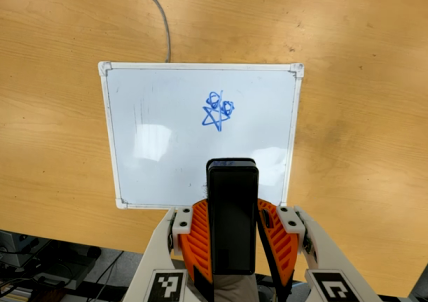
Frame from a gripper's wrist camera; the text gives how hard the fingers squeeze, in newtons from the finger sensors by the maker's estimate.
{"total": 5.7, "left": 4.6, "right": 6.9}